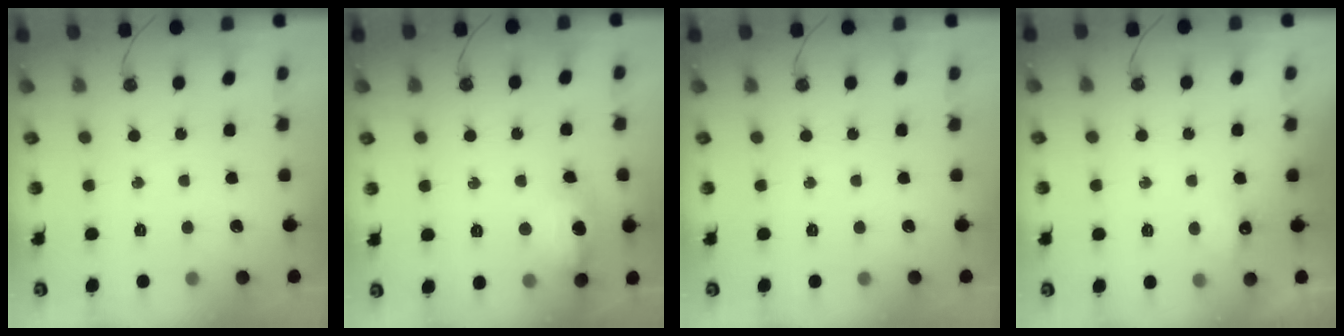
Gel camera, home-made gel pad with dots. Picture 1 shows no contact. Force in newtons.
{"total": 14.6, "press": 14.6, "slide": 1.4}
{"total": 0.0}
{"total": 5.5, "press": 5.4, "slide": 0.8}